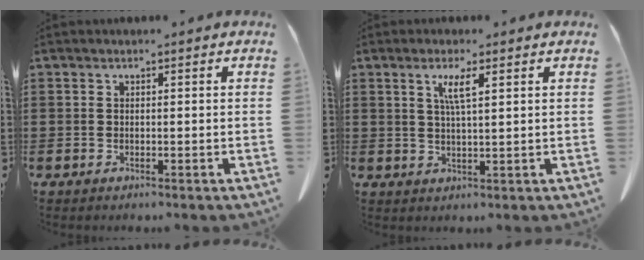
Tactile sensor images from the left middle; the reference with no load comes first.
{"total": 3.8, "force": [1.7, 0.5, 3.3], "torque": [-0.070, 0.003, 0.027]}